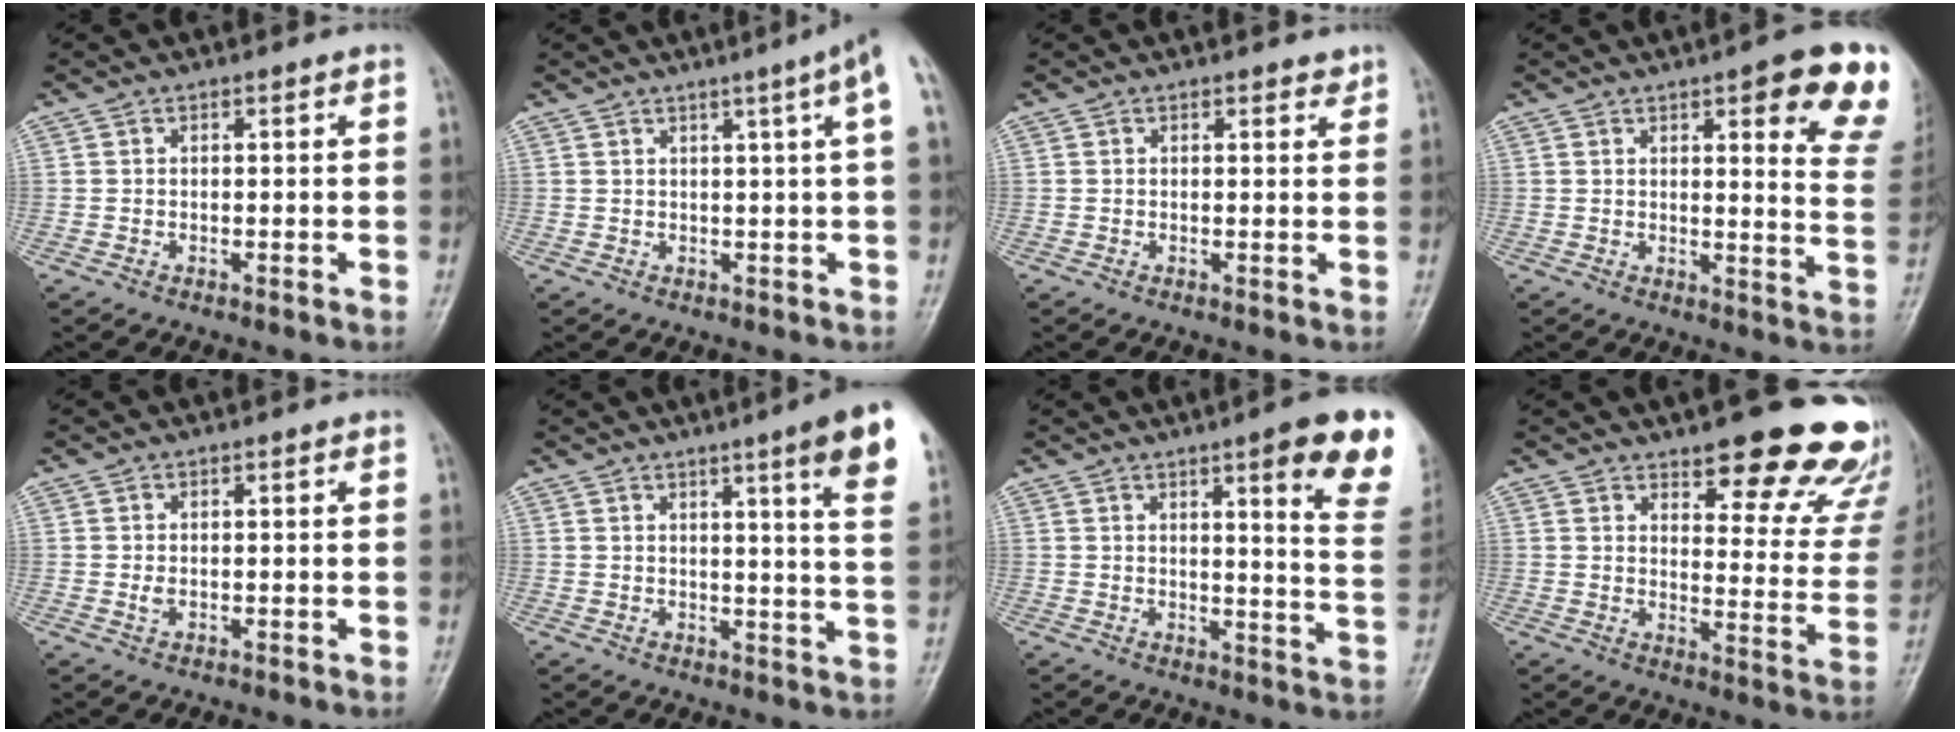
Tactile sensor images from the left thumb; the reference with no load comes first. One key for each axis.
{"total": 5.7, "fx": 2.3, "fy": -0.9, "fz": 5.1, "tx": -0.067, "ty": 0.002, "tz": 0.031}
{"total": 1.5, "fx": 1.2, "fy": 0.7, "fz": 0.6, "tx": 0.002, "ty": -0.008, "tz": 0.012}
{"total": 14.9, "fx": 8.1, "fy": 3.5, "fz": 12.1, "tx": -0.113, "ty": -0.043, "tz": 0.088}
{"total": 1.2, "fx": 0.3, "fy": 0.7, "fz": 0.9, "tx": -0.016, "ty": -0.003, "tz": 0.007}
{"total": 12.2, "fx": 6.9, "fy": 0.4, "fz": 10.0, "tx": -0.121, "ty": -0.035, "tz": 0.076}
{"total": 15.2, "fx": 8.5, "fy": 2.2, "fz": 12.4, "tx": -0.127, "ty": -0.046, "tz": 0.098}
{"total": 21.7, "fx": 15.8, "fy": 7.1, "fz": 13.0, "tx": -0.115, "ty": -0.095, "tz": 0.189}